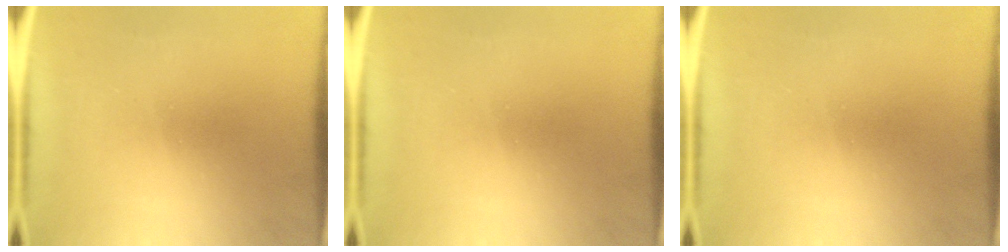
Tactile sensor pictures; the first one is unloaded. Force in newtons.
{"total": 0.0}
{"total": 0.0}